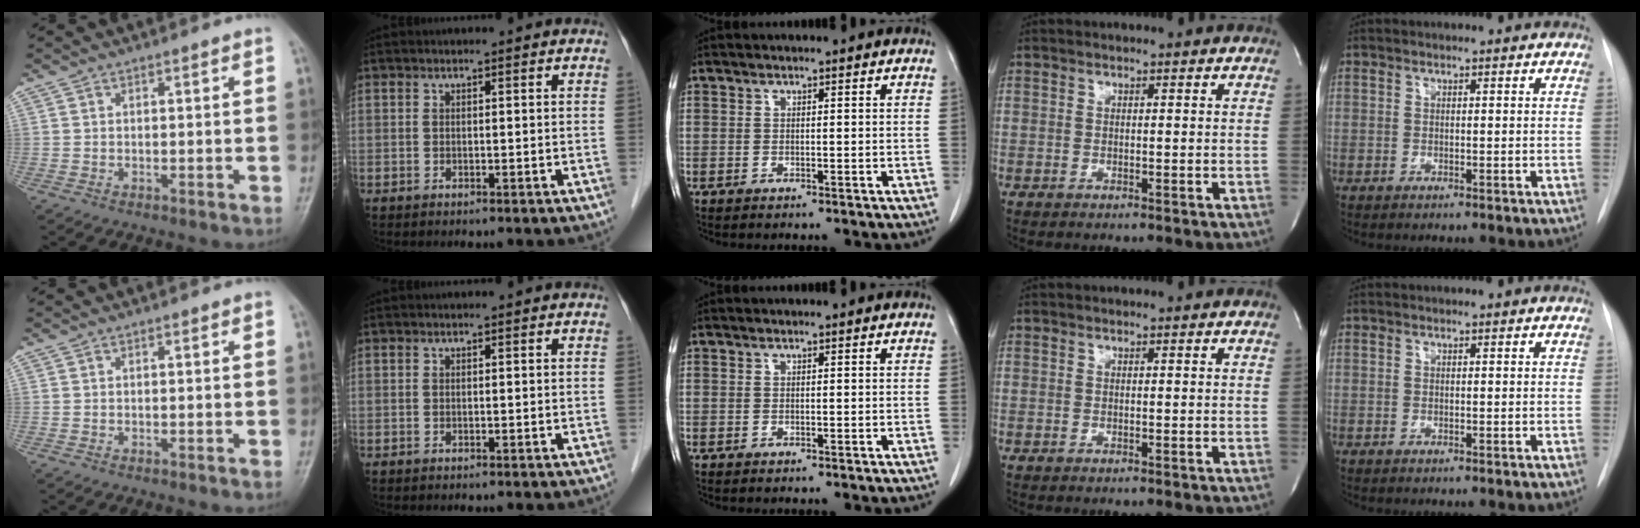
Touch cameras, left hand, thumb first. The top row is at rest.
{}